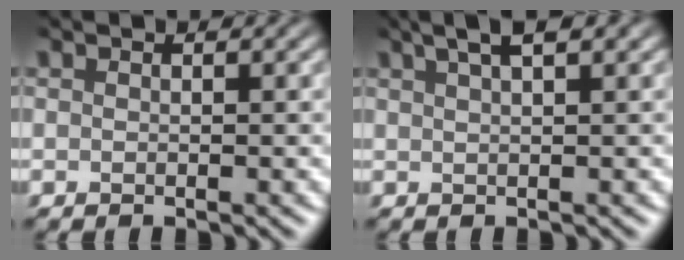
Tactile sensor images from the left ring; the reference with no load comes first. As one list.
[{"total": 3.7, "force": [2.3, 1.0, 2.7], "torque": [-0.020, 0.011, 0.020]}]